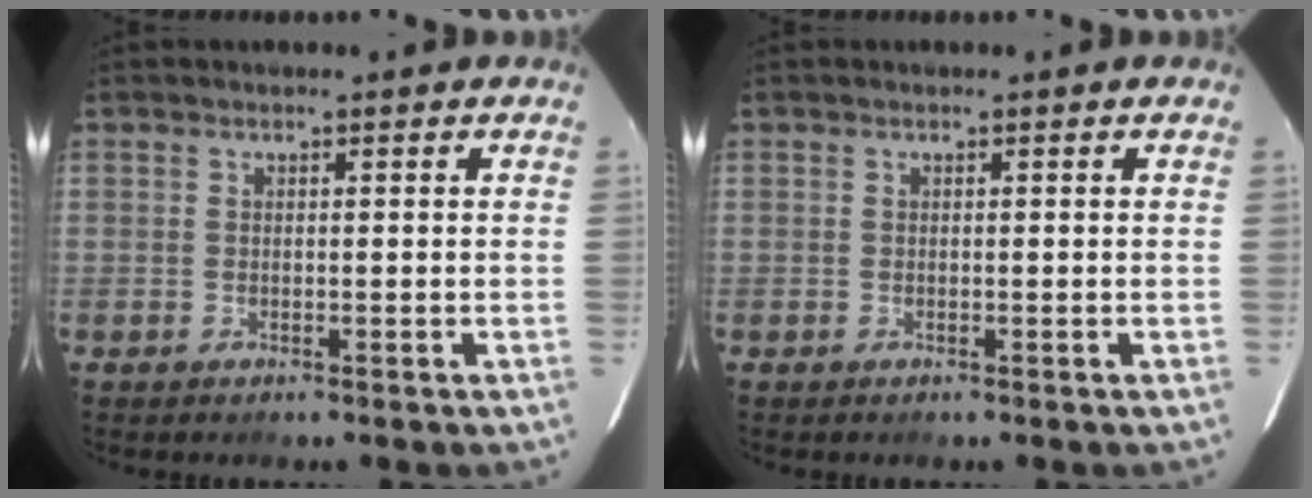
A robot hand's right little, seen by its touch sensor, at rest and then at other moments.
{"total": 0.0}